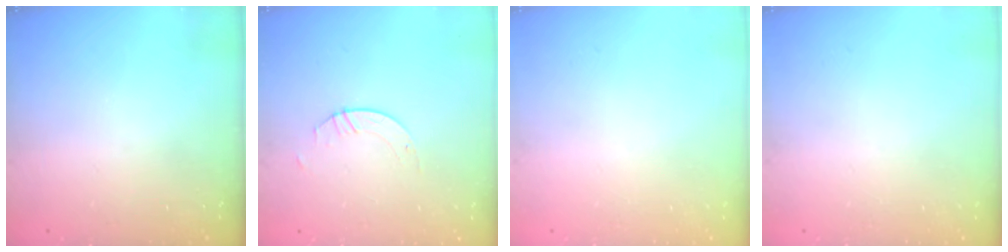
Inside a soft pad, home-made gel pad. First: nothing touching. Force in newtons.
{"total": 2.1, "press": 2.1, "slide": 0.1}
{"total": 0.0}
{"total": 0.0}